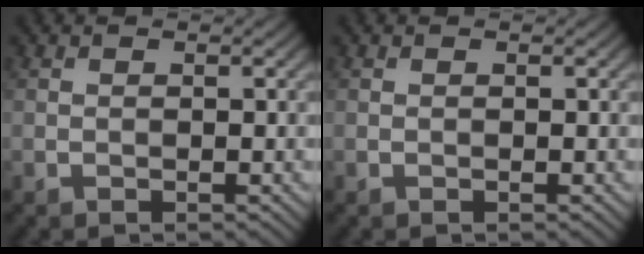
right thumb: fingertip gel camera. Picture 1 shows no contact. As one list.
[{"total": 0.0}]